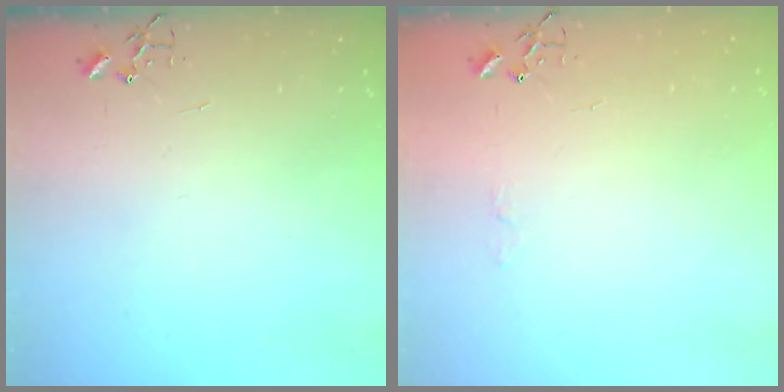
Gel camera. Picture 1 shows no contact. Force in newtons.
{"total": 3.3, "press": 3.2, "slide": 0.5}